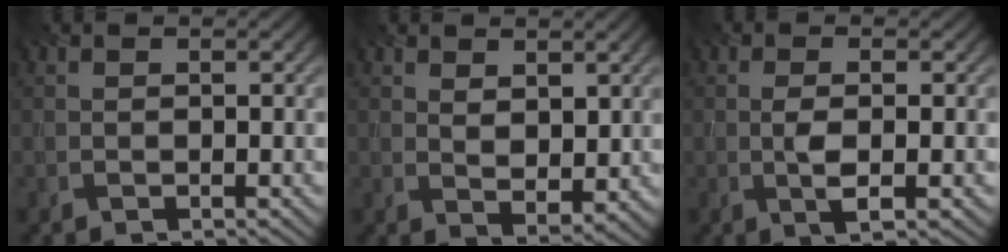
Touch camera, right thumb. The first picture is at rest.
{"total": 3.2, "force": [1.8, 1.7, 1.9], "torque": [-0.045, -0.011, 0.037]}
{"total": 2.8, "force": [-0.4, 0.9, 2.6], "torque": [-0.057, -0.003, -0.006]}